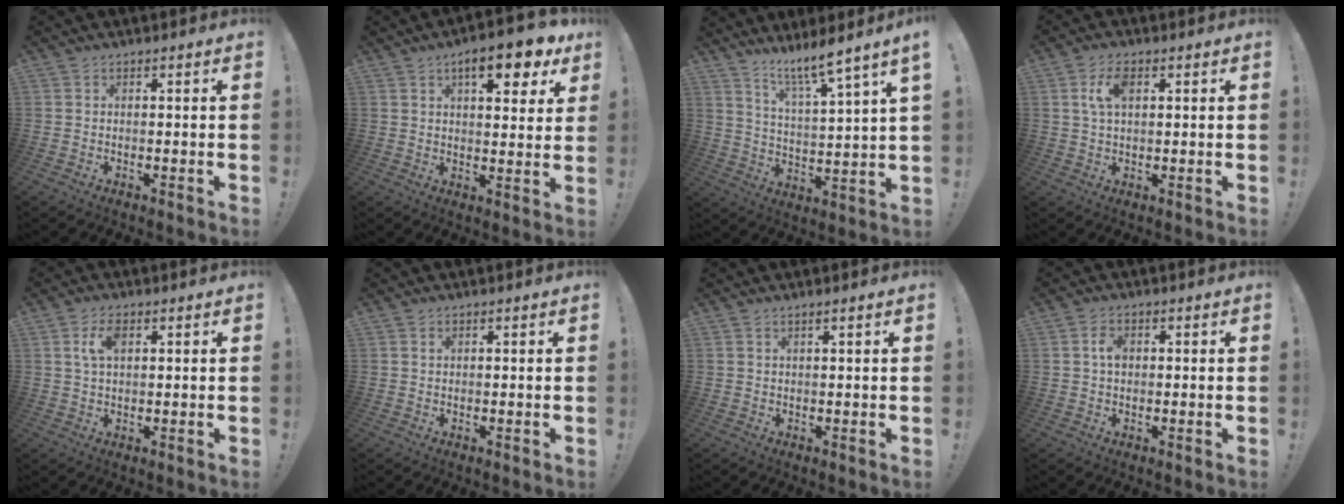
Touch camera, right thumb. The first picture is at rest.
{"total": 11.3, "force": [5.9, 3.8, 8.9], "torque": [-0.117, -0.024, 0.091]}
{"total": 9.7, "force": [7.6, 0.0, 6.0], "torque": [-0.104, -0.060, 0.121]}
{"total": 6.4, "force": [2.0, 3.4, 5.1], "torque": [-0.098, 0.002, 0.033]}
{"total": 5.6, "force": [1.9, 3.0, 4.4], "torque": [-0.079, 0.004, 0.033]}
{"total": 0.6, "force": [0.3, 0.5, 0.2], "torque": [0.002, -0.002, 0.006]}
{"total": 1.3, "force": [0.7, -0.2, 1.1], "torque": [-0.017, -0.002, 0.010]}
{"total": 3.5, "force": [0.4, 2.3, 2.6], "torque": [-0.038, 0.004, 0.004]}